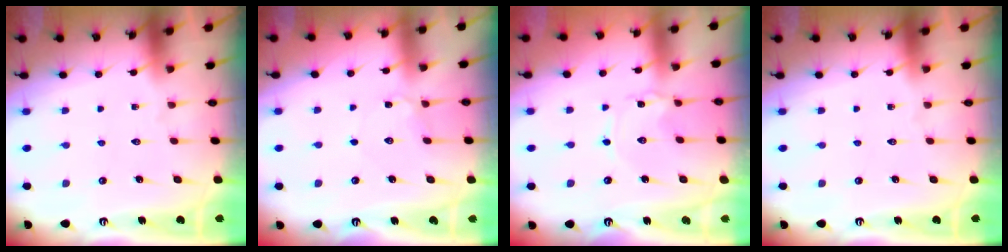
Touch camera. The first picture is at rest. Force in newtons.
{"total": 3.1, "press": 3.1, "slide": 0.4}
{"total": 0.7, "press": 0.7, "slide": 0.1}
{"total": 0.0}